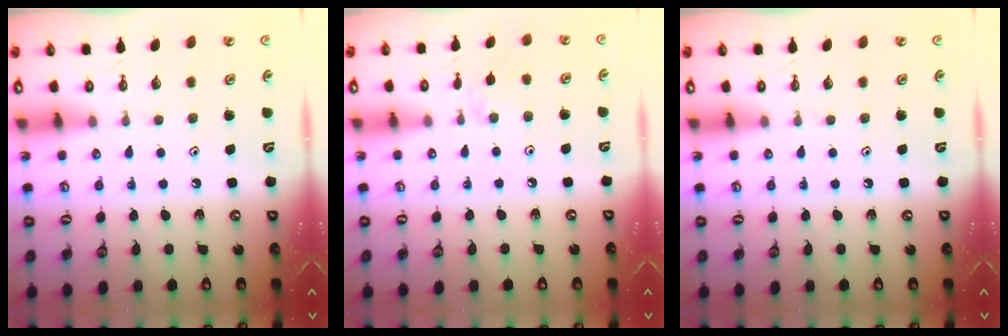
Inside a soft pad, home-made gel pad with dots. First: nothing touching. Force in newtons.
{"total": 4.8, "press": 4.8, "slide": 0.7}
{"total": 0.0}